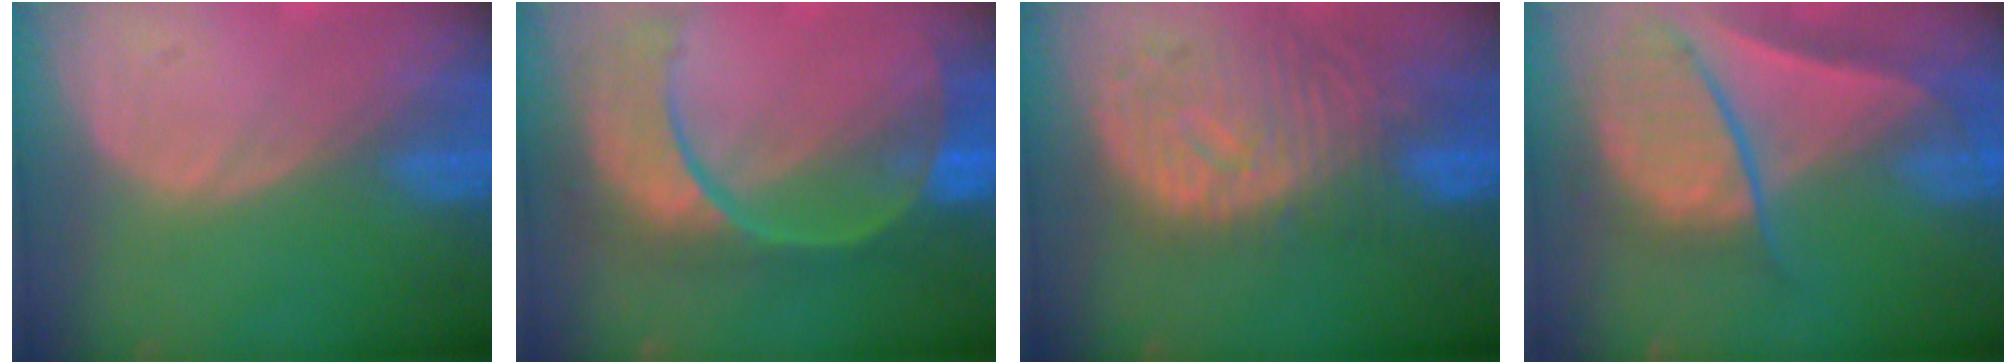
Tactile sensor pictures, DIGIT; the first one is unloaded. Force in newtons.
{"total": 11.7, "press": 9.5, "slide": 6.8}
{"total": 11.3, "press": 9.9, "slide": 5.6}
{"total": 9.3, "press": 8.1, "slide": 4.7}